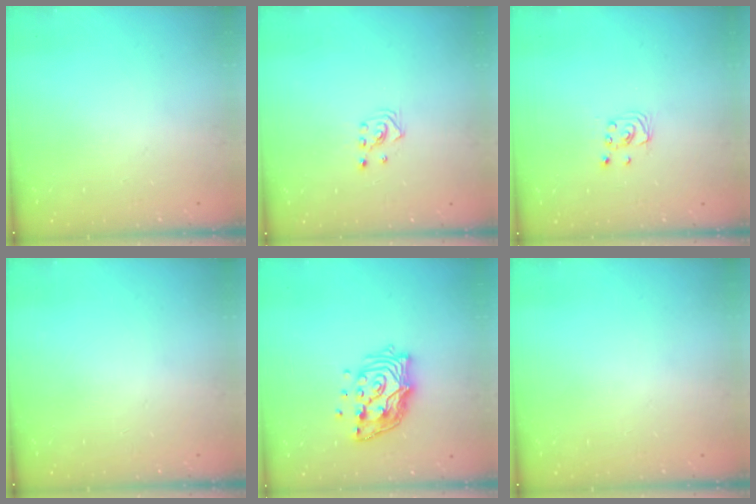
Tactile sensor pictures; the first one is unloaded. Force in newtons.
{"total": 2.8, "press": 2.8, "slide": 0.3}
{"total": 1.9, "press": 1.9, "slide": 0.1}
{"total": 0.0}
{"total": 14.3, "press": 14.1, "slide": 2.7}
{"total": 0.0}